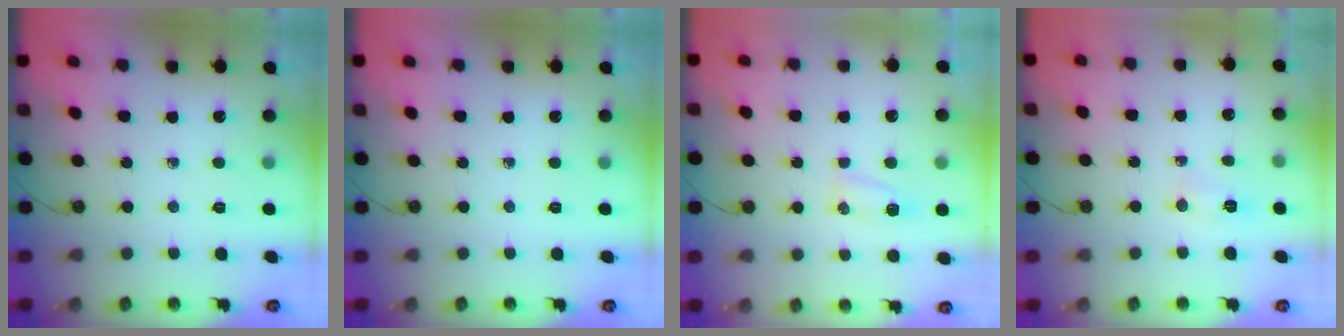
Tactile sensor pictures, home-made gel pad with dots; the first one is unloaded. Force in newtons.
{"total": 0.0}
{"total": 4.9, "press": 4.9, "slide": 0.5}
{"total": 4.5, "press": 4.5, "slide": 0.7}